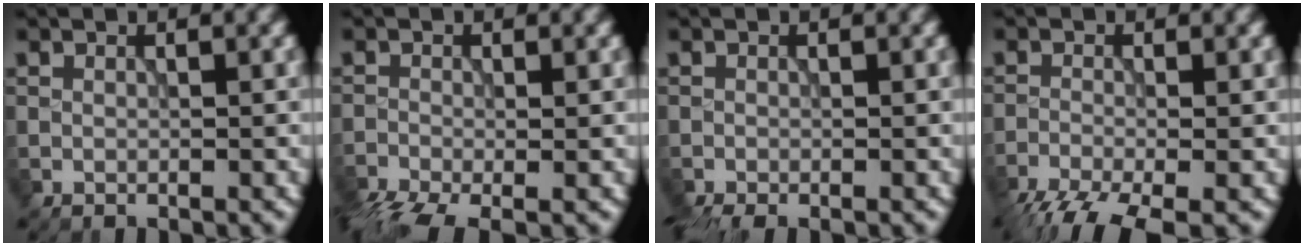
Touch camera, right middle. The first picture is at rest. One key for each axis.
{"total": 4.8, "fx": -3.4, "fy": 1.5, "fz": 3.0, "tx": -0.059, "ty": -0.019, "tz": -0.070}
{"total": 2.2, "fx": -1.9, "fy": 0.5, "fz": 1.1, "tx": -0.021, "ty": -0.011, "tz": -0.036}
{"total": 6.9, "fx": -5.0, "fy": 1.8, "fz": 4.3, "tx": -0.086, "ty": -0.037, "tz": -0.096}